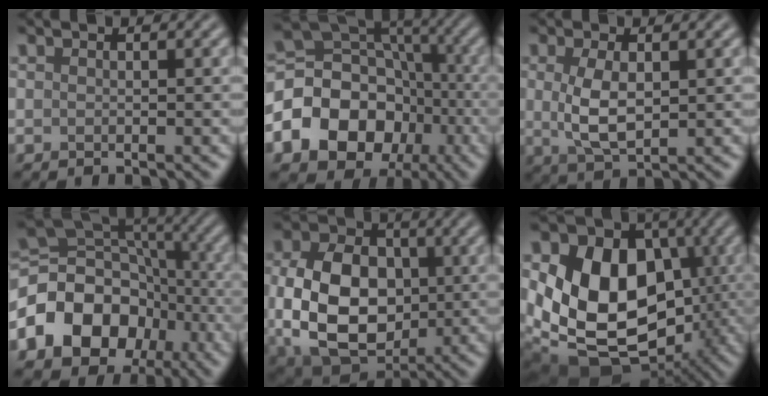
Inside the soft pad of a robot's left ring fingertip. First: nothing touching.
{"total": 13.1, "force": [-4.2, 10.6, 6.6], "torque": [-0.122, -0.001, -0.093]}
{"total": 3.9, "force": [0.4, 1.8, 3.5], "torque": [-0.078, -0.002, 0.011]}
{"total": 11.7, "force": [-4.4, 9.1, 5.9], "torque": [-0.113, 0.008, -0.090]}
{"total": 11.6, "force": [-0.6, 8.3, 8.0], "torque": [-0.167, -0.013, -0.010]}
{"total": 16.0, "force": [-1.2, 12.1, 10.5], "torque": [-0.160, 0.000, -0.034]}